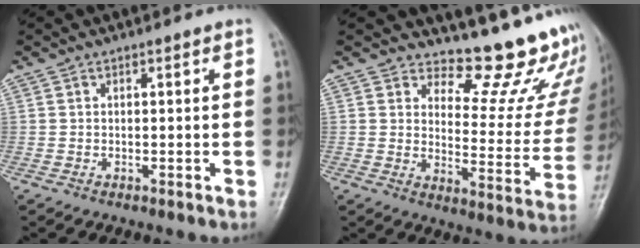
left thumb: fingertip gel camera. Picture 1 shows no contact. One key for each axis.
{"total": 15.6, "fx": 14.0, "fy": 4.5, "fz": 5.4, "tx": -0.021, "ty": -0.153, "tz": 0.163}